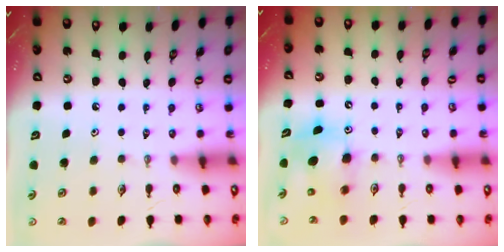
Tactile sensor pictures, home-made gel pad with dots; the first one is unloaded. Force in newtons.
{"total": 8.0, "press": 7.7, "slide": 2.1}